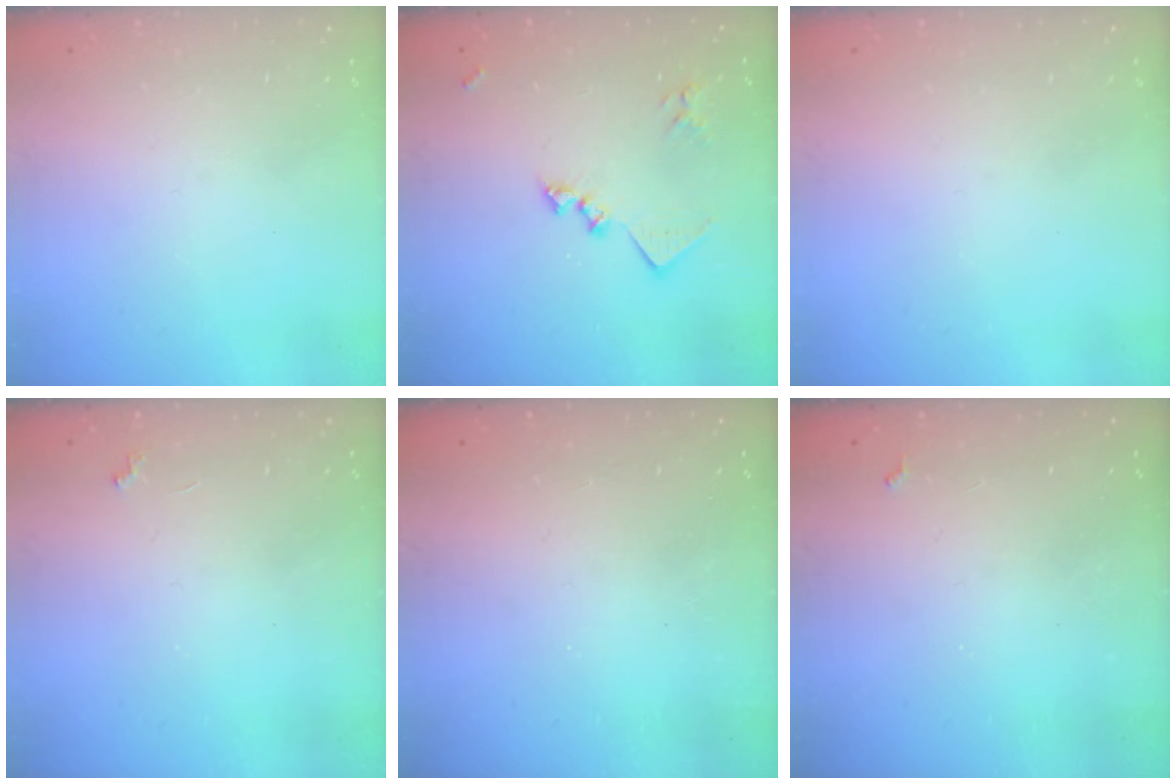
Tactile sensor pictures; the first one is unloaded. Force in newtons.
{"total": 12.7, "press": 12.7, "slide": 0.6}
{"total": 0.0}
{"total": 2.3, "press": 2.3, "slide": 0.4}
{"total": 1.4, "press": 1.3, "slide": 0.4}
{"total": 3.5, "press": 3.5, "slide": 0.5}